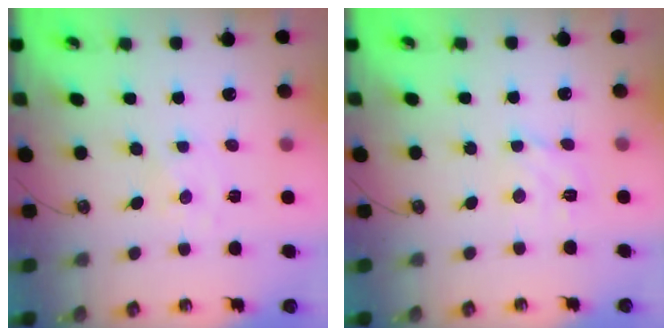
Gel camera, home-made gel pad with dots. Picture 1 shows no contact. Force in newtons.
{"total": 3.8, "press": 3.8, "slide": 0.2}